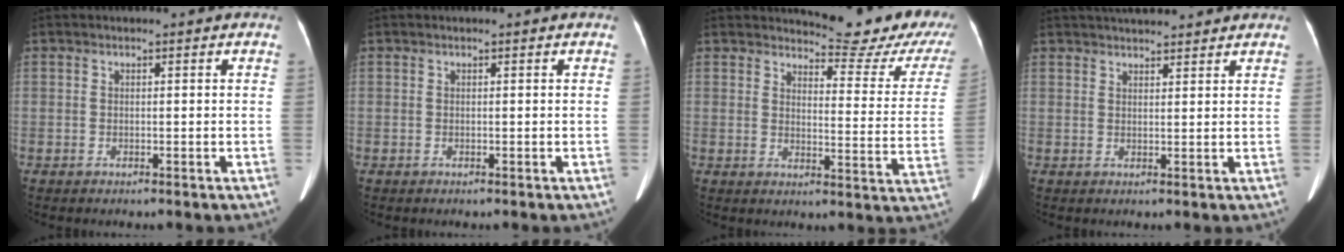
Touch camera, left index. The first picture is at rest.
{"total": 0.0}
{"total": 14.9, "force": [14.2, 2.4, 3.7], "torque": [-0.028, -0.070, 0.143]}
{"total": 9.8, "force": [8.9, 1.8, 3.6], "torque": [-0.054, 0.035, 0.128]}